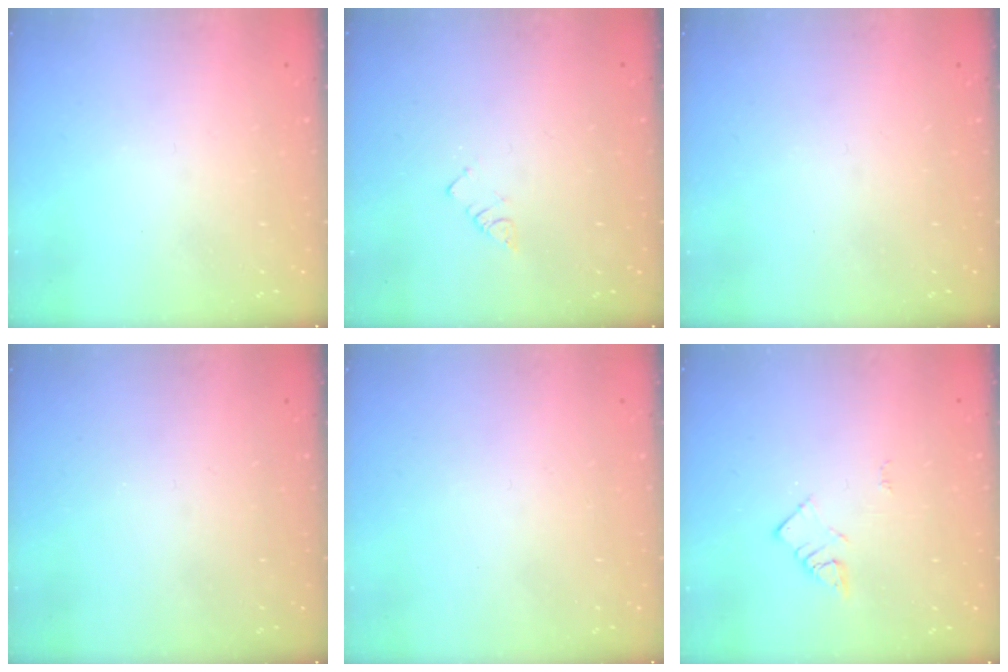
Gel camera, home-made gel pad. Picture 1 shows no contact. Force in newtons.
{"total": 2.3, "press": 2.3, "slide": 0.4}
{"total": 0.0}
{"total": 0.0}
{"total": 1.8, "press": 1.7, "slide": 0.1}
{"total": 2.9, "press": 2.9, "slide": 0.2}